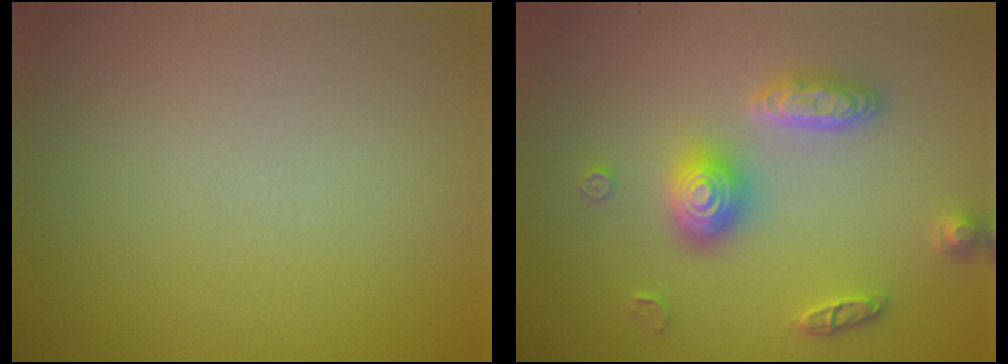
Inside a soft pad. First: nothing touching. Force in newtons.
{"total": 3.9, "press": 3.5, "slide": 1.8}